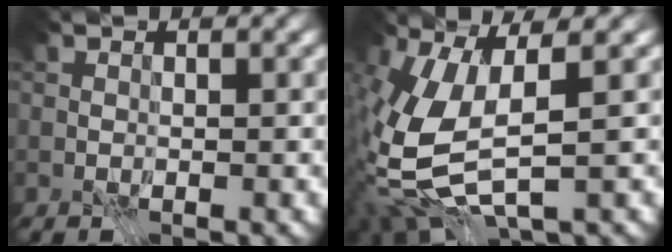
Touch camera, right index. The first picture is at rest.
{"total": 9.9, "force": [-2.6, 4.4, 8.5], "torque": [-0.209, -0.018, -0.047]}